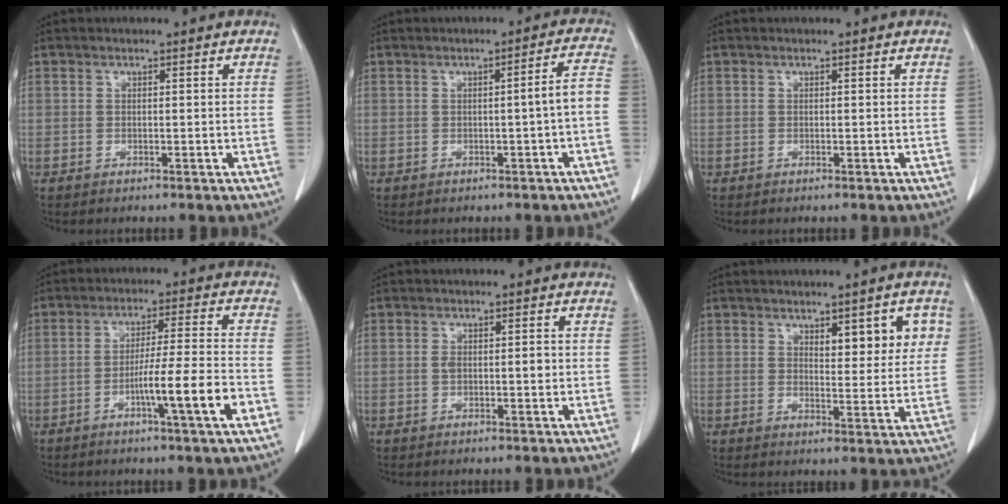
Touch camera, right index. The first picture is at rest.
{"total": 3.7, "force": [-1.0, -0.3, 3.5], "torque": [-0.045, 0.010, -0.014]}
{"total": 0.0}
{"total": 11.8, "force": [-4.7, -1.2, 10.8], "torque": [-0.182, -0.003, -0.077]}
{"total": 2.4, "force": [-0.1, 0.9, 2.2], "torque": [-0.042, 0.006, 0.004]}
{"total": 7.4, "force": [3.1, 2.5, 6.3], "torque": [-0.073, 0.003, 0.042]}